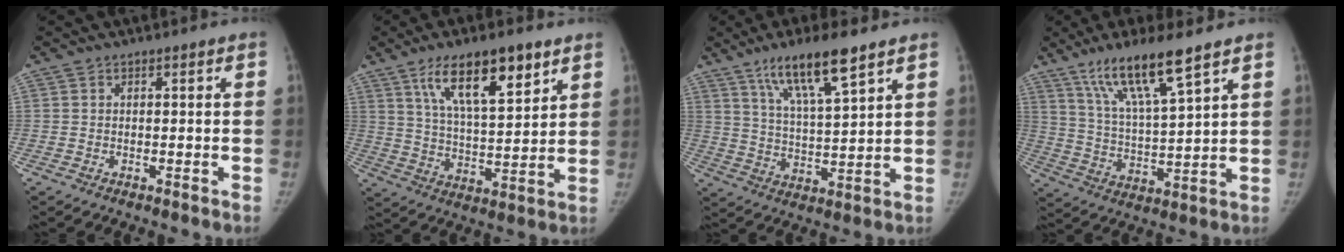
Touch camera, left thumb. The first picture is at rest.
{"total": 14.8, "force": [8.5, 5.0, 11.1], "torque": [-0.162, -0.035, 0.151]}
{"total": 12.6, "force": [8.0, 2.2, 9.5], "torque": [-0.162, -0.034, 0.147]}
{"total": 13.4, "force": [8.8, 1.7, 9.9], "torque": [-0.182, -0.040, 0.173]}